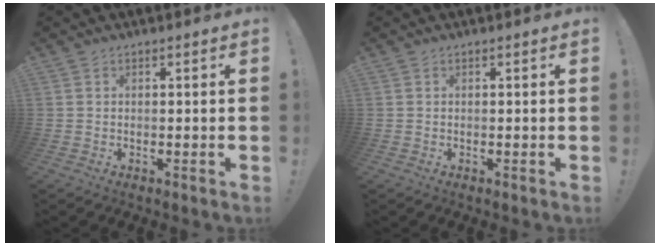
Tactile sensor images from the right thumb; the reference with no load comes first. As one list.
[{"total": 0.0}]